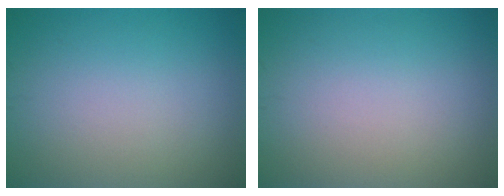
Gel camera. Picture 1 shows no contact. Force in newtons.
{"total": 0.0}